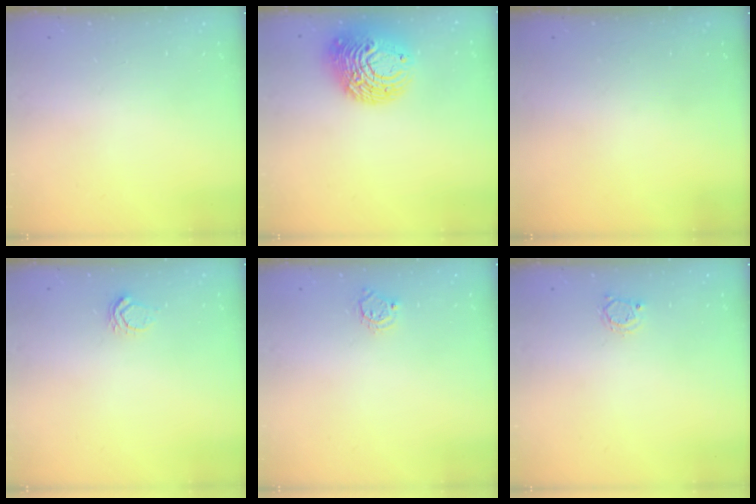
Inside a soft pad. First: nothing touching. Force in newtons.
{"total": 13.1, "press": 13.0, "slide": 1.4}
{"total": 0.0}
{"total": 5.1, "press": 5.1, "slide": 0.6}
{"total": 4.5, "press": 4.5, "slide": 0.4}
{"total": 2.6, "press": 2.6, "slide": 0.4}